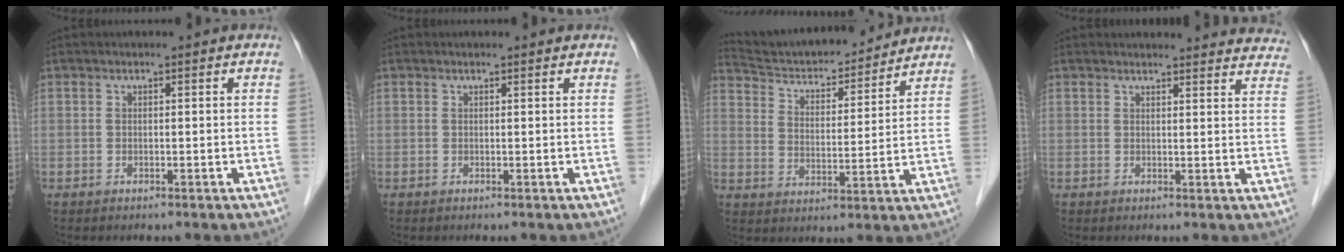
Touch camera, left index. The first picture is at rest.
{"total": 0.8, "force": [0.8, 0.2, 0.0], "torque": [-0.008, 0.002, 0.006]}
{"total": 17.1, "force": [16.2, 2.7, 4.7], "torque": [-0.077, 0.009, 0.248]}
{"total": 17.7, "force": [17.2, 3.3, 2.6], "torque": [-0.006, -0.044, 0.169]}